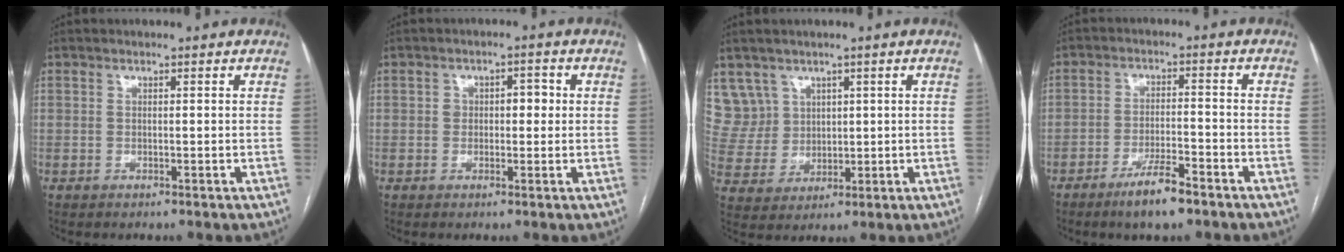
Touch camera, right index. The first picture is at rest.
{"total": 3.5, "force": [0.4, 2.1, 2.8], "torque": [-0.040, 0.018, 0.008]}
{"total": 7.1, "force": [4.0, 5.9, -0.3], "torque": [0.000, 0.020, 0.095]}
{"total": 3.9, "force": [-2.8, 0.8, 2.5], "torque": [-0.045, 0.001, -0.049]}